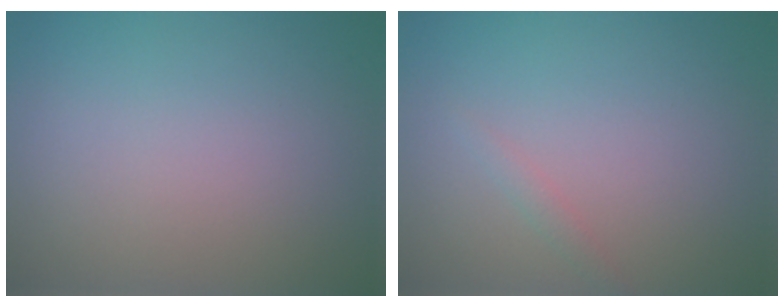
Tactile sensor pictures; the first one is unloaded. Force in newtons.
{"total": 0.8, "press": 0.8, "slide": 0.0}